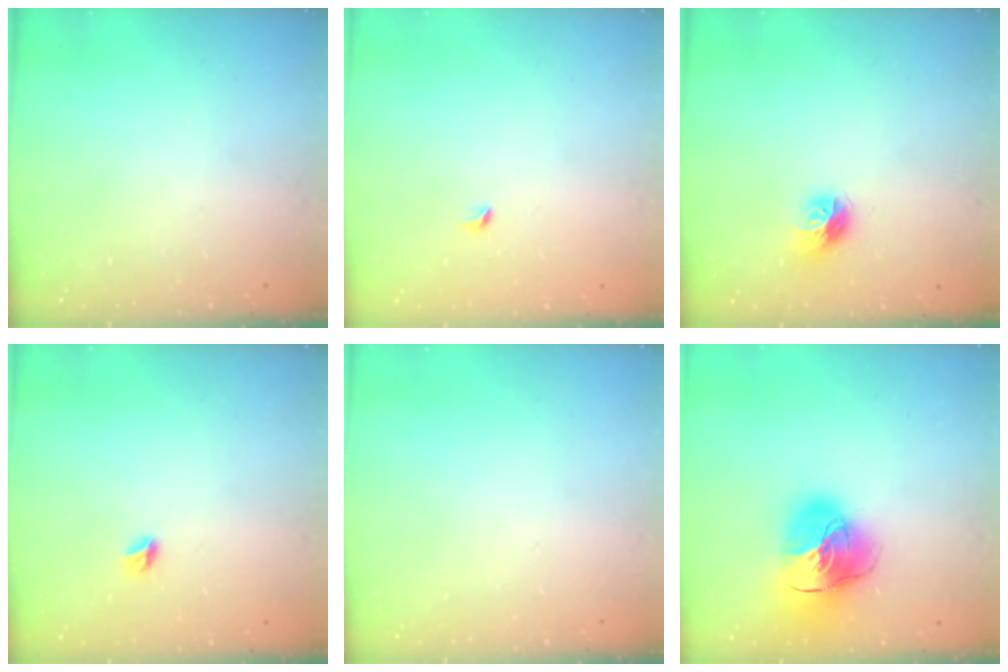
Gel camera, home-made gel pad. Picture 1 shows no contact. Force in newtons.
{"total": 2.7, "press": 2.6, "slide": 0.6}
{"total": 8.8, "press": 8.8, "slide": 0.4}
{"total": 5.1, "press": 5.1, "slide": 0.5}
{"total": 0.0}
{"total": 20.8, "press": 20.6, "slide": 2.7}